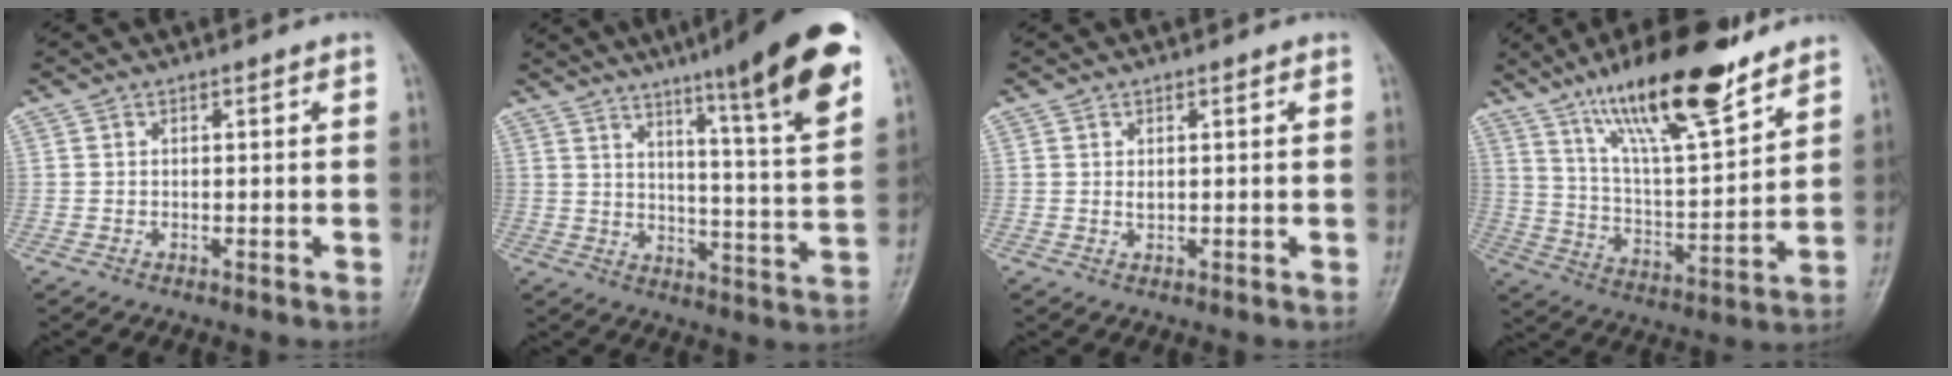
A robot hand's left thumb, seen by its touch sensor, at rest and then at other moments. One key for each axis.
{"total": 20.0, "fx": 12.2, "fy": 1.6, "fz": 15.7, "tx": -0.202, "ty": -0.054, "tz": 0.170}
{"total": 1.3, "fx": 0.5, "fy": 0.7, "fz": 0.9, "tx": -0.012, "ty": -0.003, "tz": 0.011}
{"total": 20.3, "fx": 14.1, "fy": 4.8, "fz": 13.8, "tx": -0.208, "ty": -0.064, "tz": 0.248}